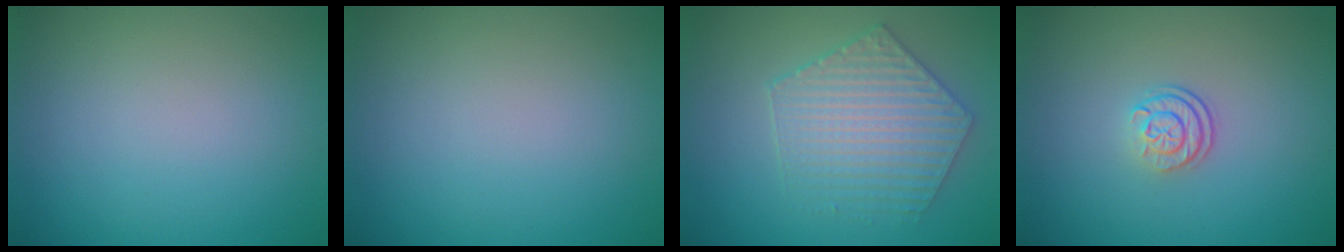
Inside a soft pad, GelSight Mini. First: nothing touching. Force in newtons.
{"total": 0.0}
{"total": 4.5, "press": 4.1, "slide": 2.0}
{"total": 2.4, "press": 1.7, "slide": 1.7}